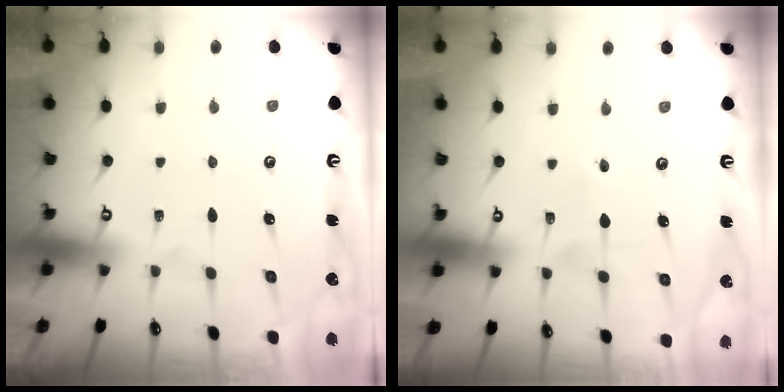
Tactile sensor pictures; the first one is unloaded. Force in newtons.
{"total": 3.7, "press": 3.6, "slide": 0.5}